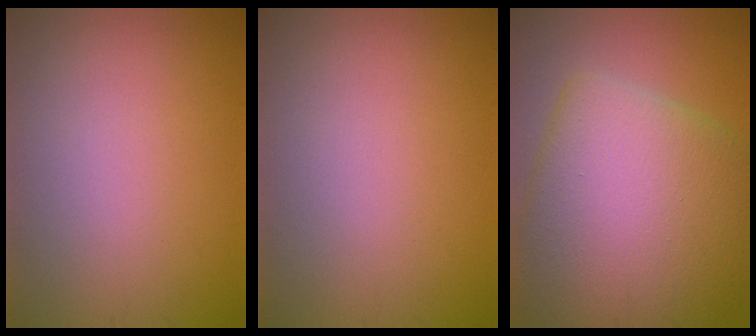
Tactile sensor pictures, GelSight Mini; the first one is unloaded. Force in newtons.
{"total": 0.0}
{"total": 13.3, "press": 13.2, "slide": 0.7}